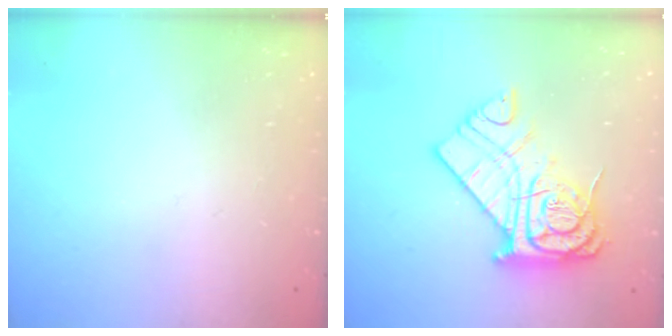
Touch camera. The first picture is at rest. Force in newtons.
{"total": 16.8, "press": 16.7, "slide": 1.7}